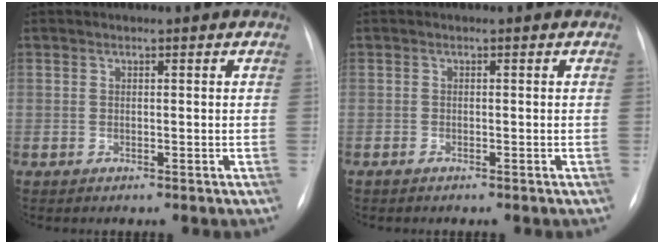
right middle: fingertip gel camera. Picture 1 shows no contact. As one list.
[{"total": 0.6, "force": [-0.5, 0.2, 0.3], "torque": [-0.011, -0.001, -0.008]}]